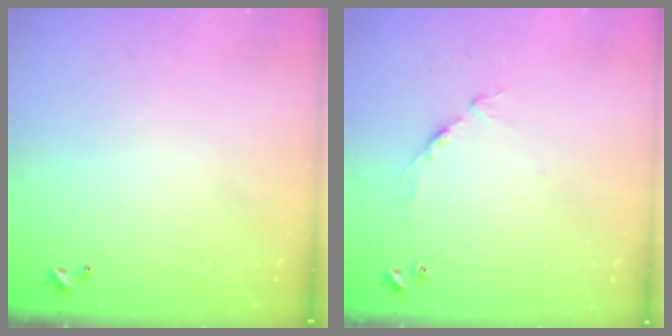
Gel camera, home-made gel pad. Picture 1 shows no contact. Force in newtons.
{"total": 3.3, "press": 3.3, "slide": 0.4}